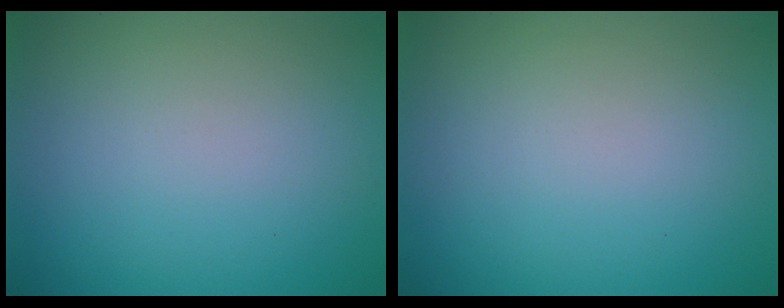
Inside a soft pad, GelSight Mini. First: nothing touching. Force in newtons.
{"total": 0.0}